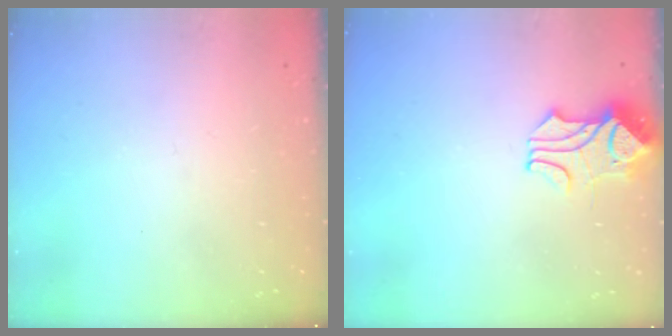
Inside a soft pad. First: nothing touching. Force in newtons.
{"total": 1.7, "press": 1.3, "slide": 1.1}